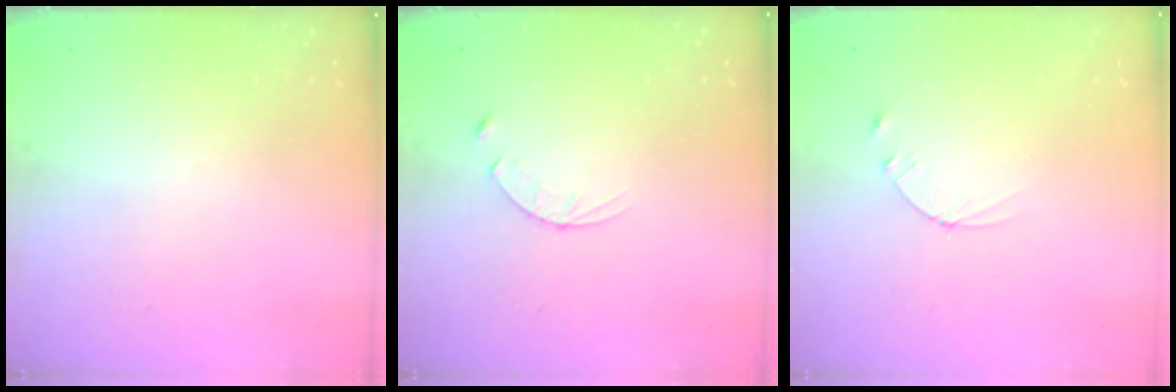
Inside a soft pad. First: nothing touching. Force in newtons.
{"total": 3.9, "press": 3.9, "slide": 0.4}
{"total": 2.4, "press": 2.3, "slide": 0.2}